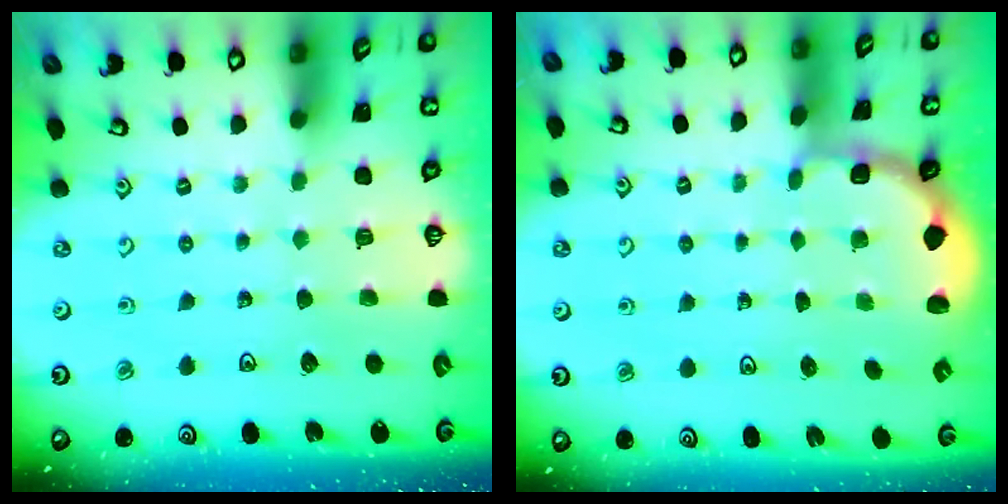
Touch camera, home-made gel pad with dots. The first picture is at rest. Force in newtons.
{"total": 1.8, "press": 1.6, "slide": 0.7}